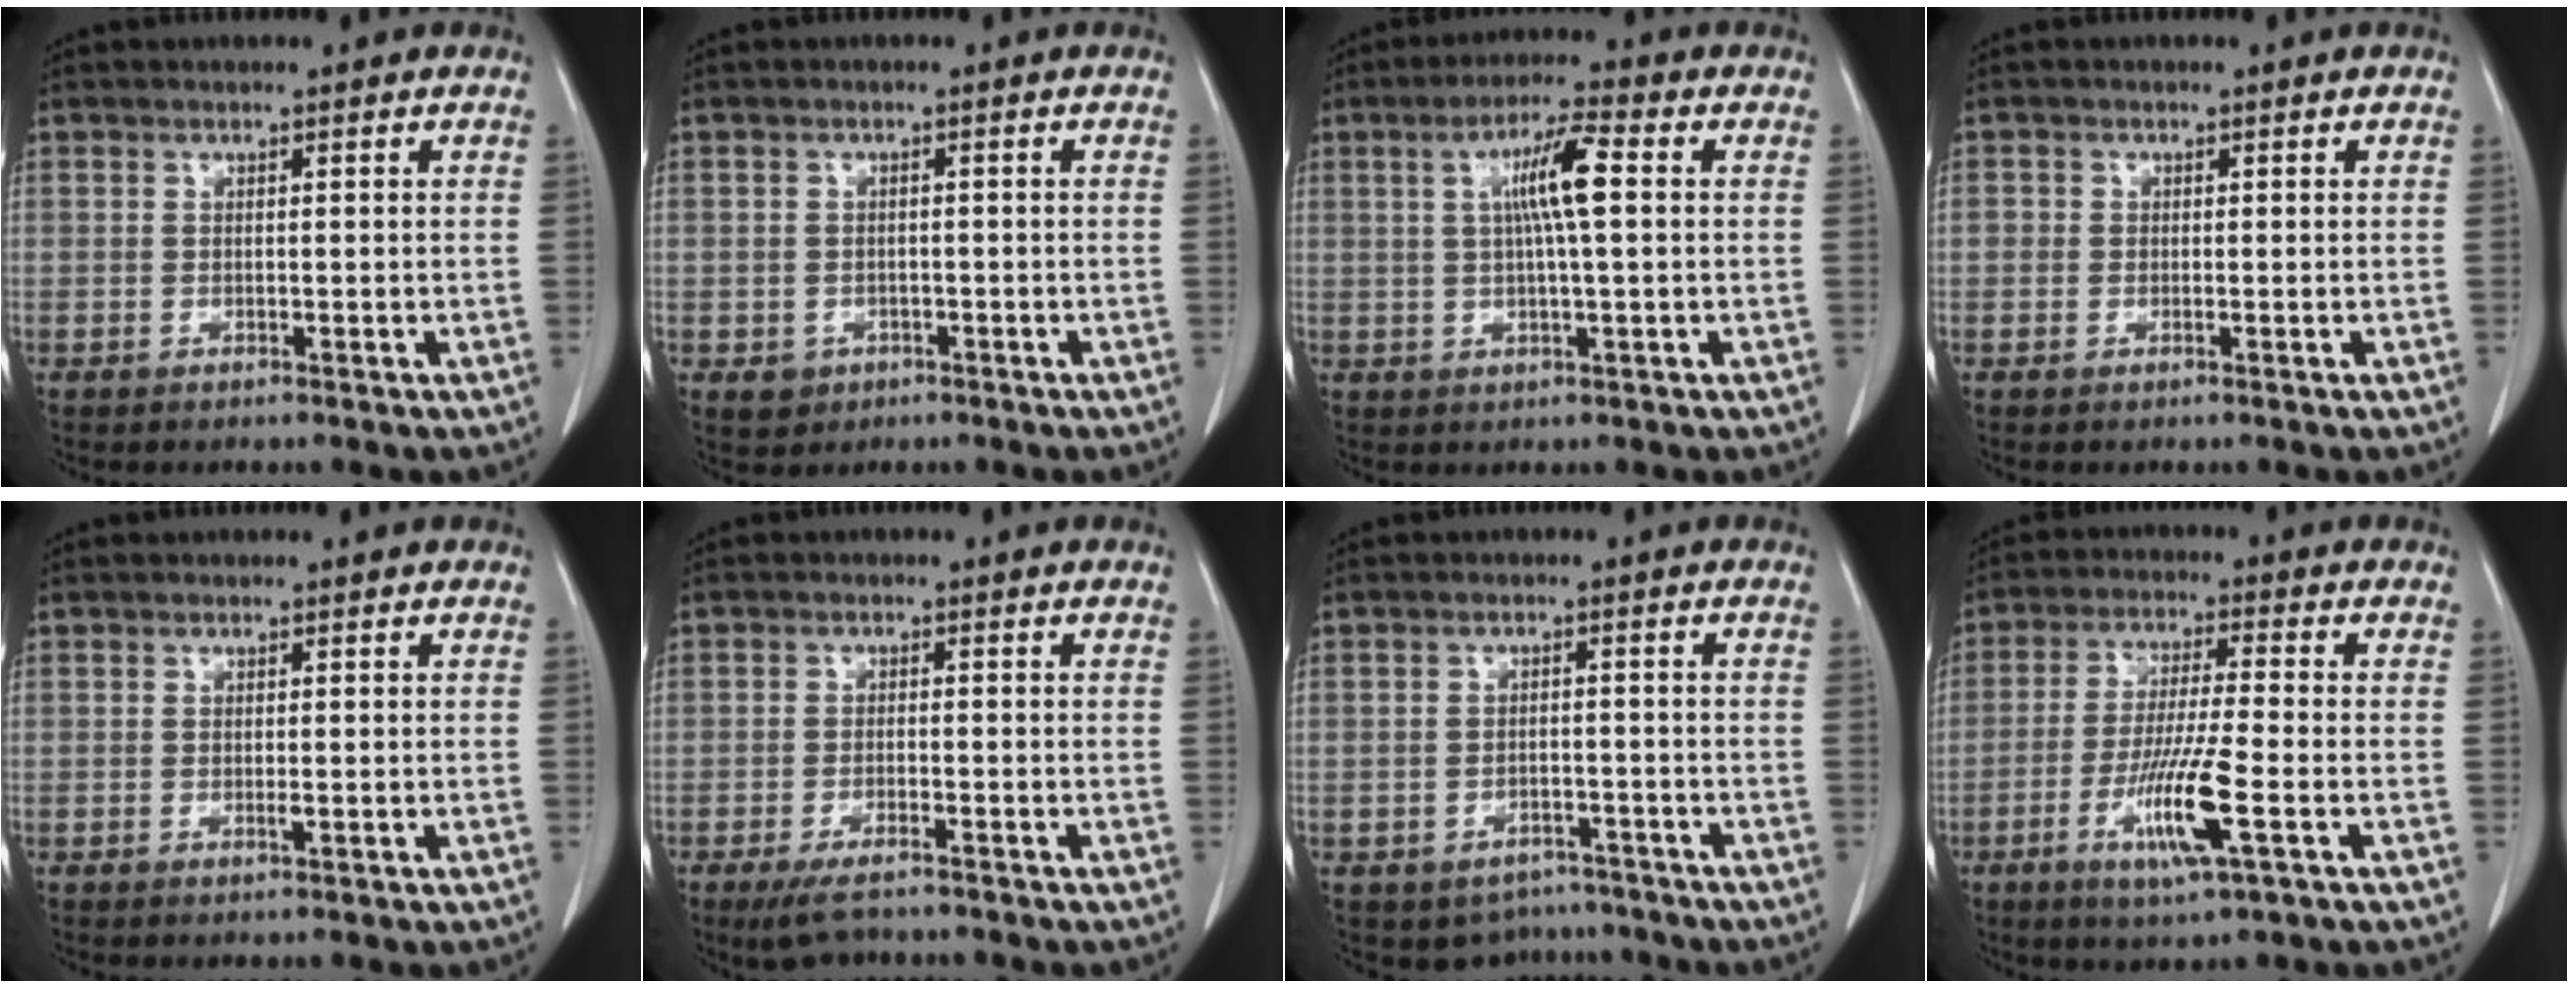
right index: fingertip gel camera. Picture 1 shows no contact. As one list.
[{"total": 2.8, "force": [-1.0, 2.5, 0.5], "torque": [0.000, 0.008, -0.007]}, {"total": 7.2, "force": [1.3, 0.4, 7.1], "torque": [-0.128, 0.008, 0.021]}, {"total": 1.1, "force": [0.0, 1.1, 0.3], "torque": [0.001, 0.003, -0.002]}, {"total": 0.6, "force": [-0.1, 0.1, 0.5], "torque": [-0.012, -0.001, -0.001]}, {"total": 4.8, "force": [-3.7, 1.3, 2.8], "torque": [-0.049, -0.007, -0.060]}, {"total": 6.3, "force": [-5.1, 3.6, 0.8], "torque": [0.005, 0.011, -0.066]}, {"total": 10.1, "force": [-3.7, 0.1, 9.4], "torque": [-0.184, -0.016, -0.070]}]